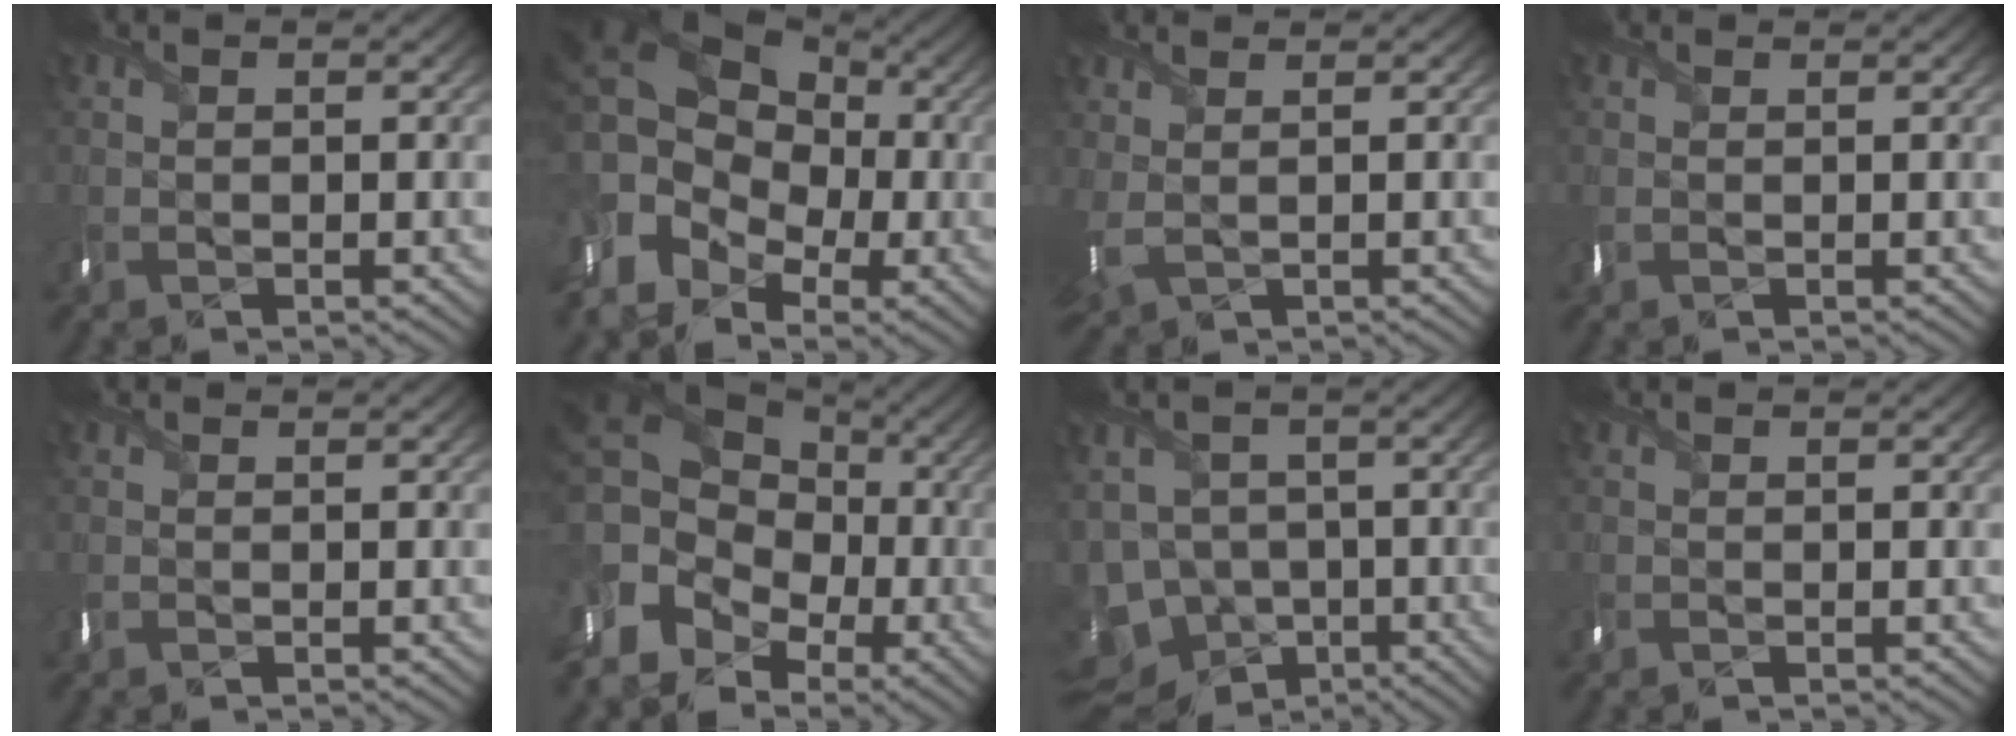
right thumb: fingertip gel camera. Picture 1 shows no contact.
{"total": 15.0, "force": [0.8, 11.5, 9.5], "torque": [-0.198, -0.009, 0.028]}
{"total": 2.1, "force": [0.7, 1.1, 1.7], "torque": [-0.049, -0.004, 0.021]}
{"total": 0.0}
{"total": 0.6, "force": [0.1, -0.3, -0.6], "torque": [0.013, -0.002, 0.004]}
{"total": 15.1, "force": [-2.1, 12.4, 8.3], "torque": [-0.179, -0.011, -0.032]}
{"total": 10.1, "force": [-4.0, 7.8, 5.1], "torque": [-0.133, -0.024, -0.049]}
{"total": 0.0}